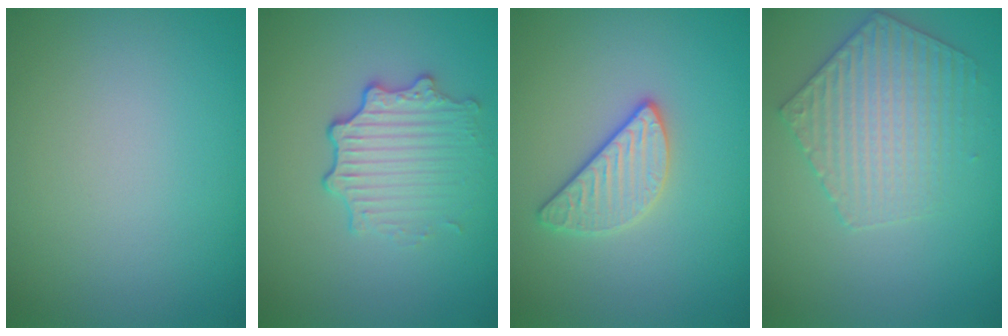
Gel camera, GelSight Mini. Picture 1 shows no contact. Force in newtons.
{"total": 3.4, "press": 2.7, "slide": 2.0}
{"total": 2.5, "press": 2.4, "slide": 0.8}
{"total": 3.8, "press": 3.8, "slide": 0.2}